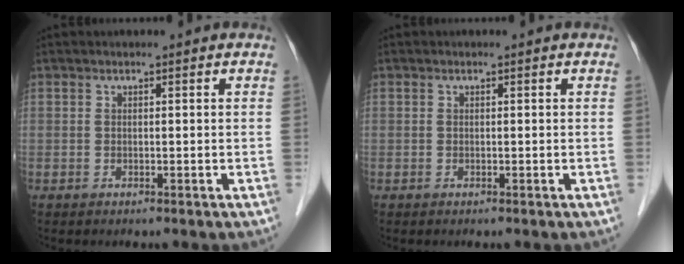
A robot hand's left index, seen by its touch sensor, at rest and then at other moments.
{"total": 0.0}